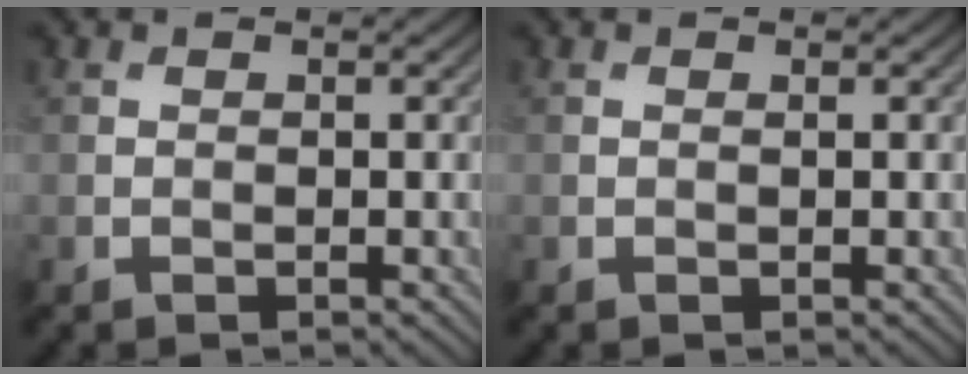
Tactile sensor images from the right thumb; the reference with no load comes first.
{"total": 0.0}